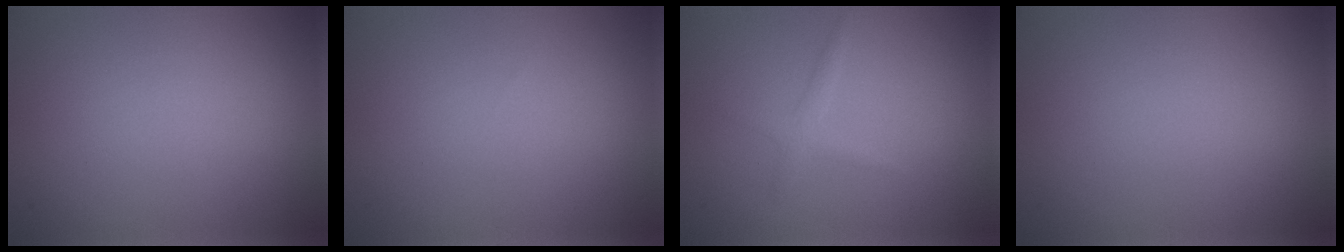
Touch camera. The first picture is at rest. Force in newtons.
{"total": 0.0}
{"total": 1.2, "press": 1.2, "slide": 0.1}
{"total": 0.0}